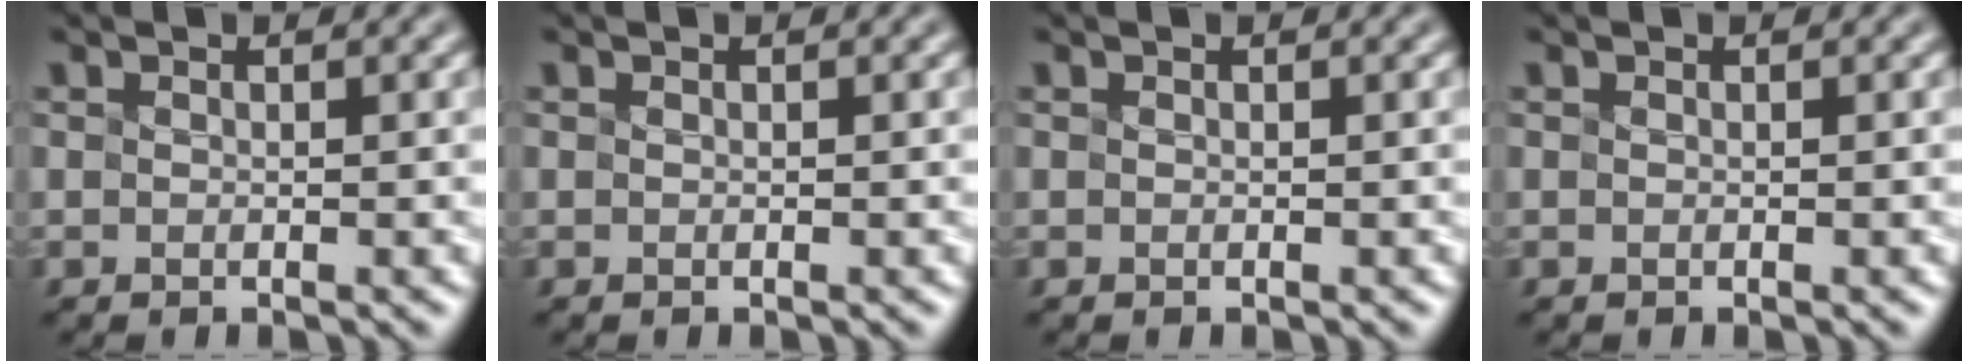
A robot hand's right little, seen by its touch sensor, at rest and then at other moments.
{"total": 0.0}
{"total": 0.0}
{"total": 0.0}